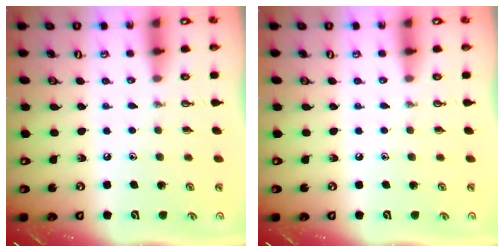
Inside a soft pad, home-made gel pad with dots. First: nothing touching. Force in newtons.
{"total": 0.0}